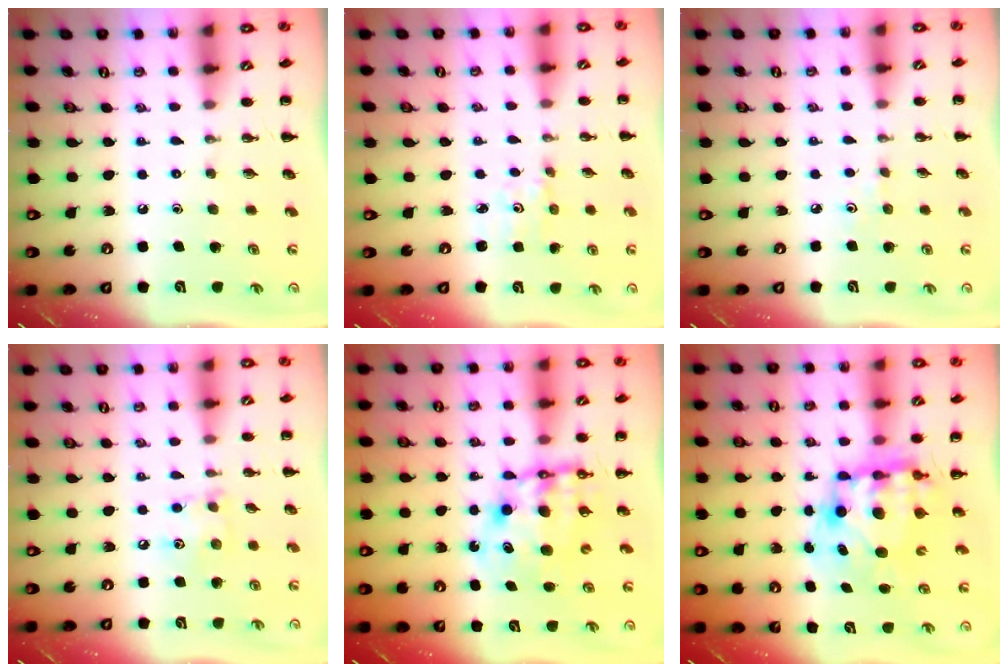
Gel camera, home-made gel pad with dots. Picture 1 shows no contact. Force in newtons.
{"total": 1.6, "press": 1.6, "slide": 0.2}
{"total": 3.2, "press": 3.0, "slide": 1.2}
{"total": 5.6, "press": 5.5, "slide": 0.5}
{"total": 10.0, "press": 9.7, "slide": 2.6}
{"total": 10.3, "press": 10.0, "slide": 2.3}